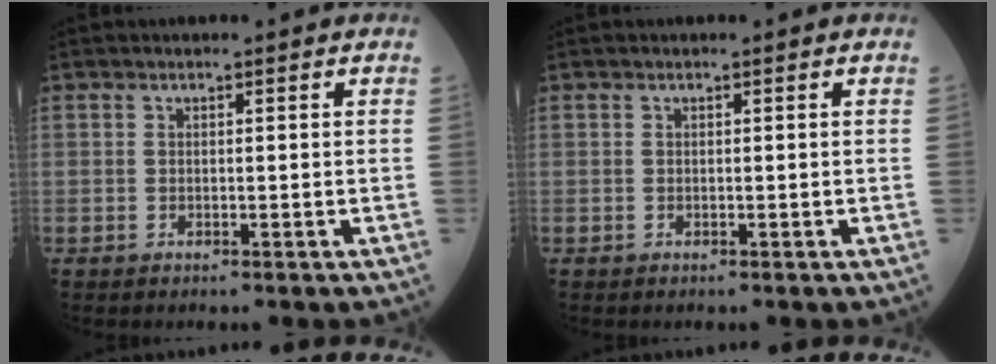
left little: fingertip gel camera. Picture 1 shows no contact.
{"total": 0.0}